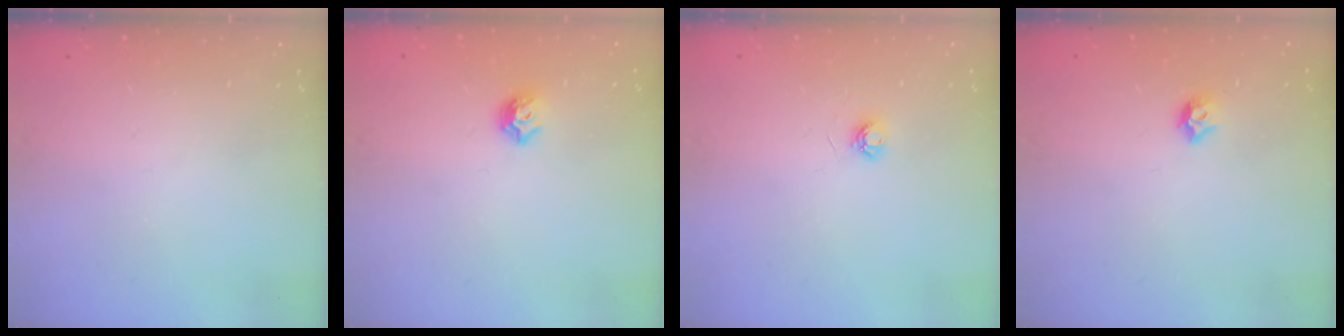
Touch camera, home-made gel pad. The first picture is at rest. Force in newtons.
{"total": 6.0, "press": 5.9, "slide": 0.8}
{"total": 4.7, "press": 4.6, "slide": 0.6}
{"total": 5.5, "press": 5.4, "slide": 0.9}